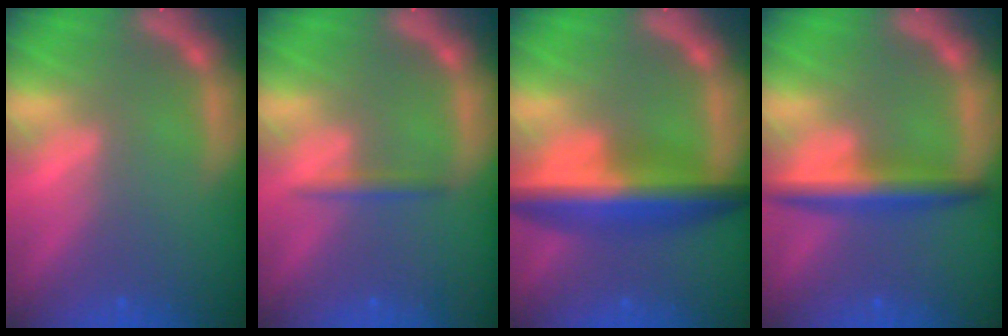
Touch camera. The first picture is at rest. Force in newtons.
{"total": 1.4}
{"total": 8.0}
{"total": 4.5}